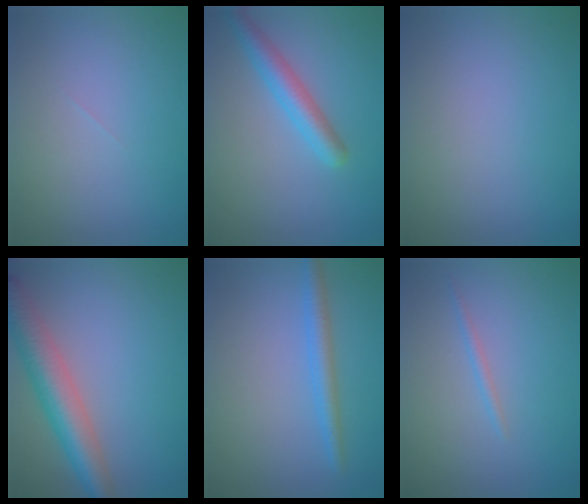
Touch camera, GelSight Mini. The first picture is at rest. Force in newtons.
{"total": 3.2, "press": 3.2, "slide": 0.1}
{"total": 0.0}
{"total": 6.2, "press": 6.2, "slide": 0.2}
{"total": 2.4, "press": 2.4, "slide": 0.2}
{"total": 0.8, "press": 0.8, "slide": 0.0}